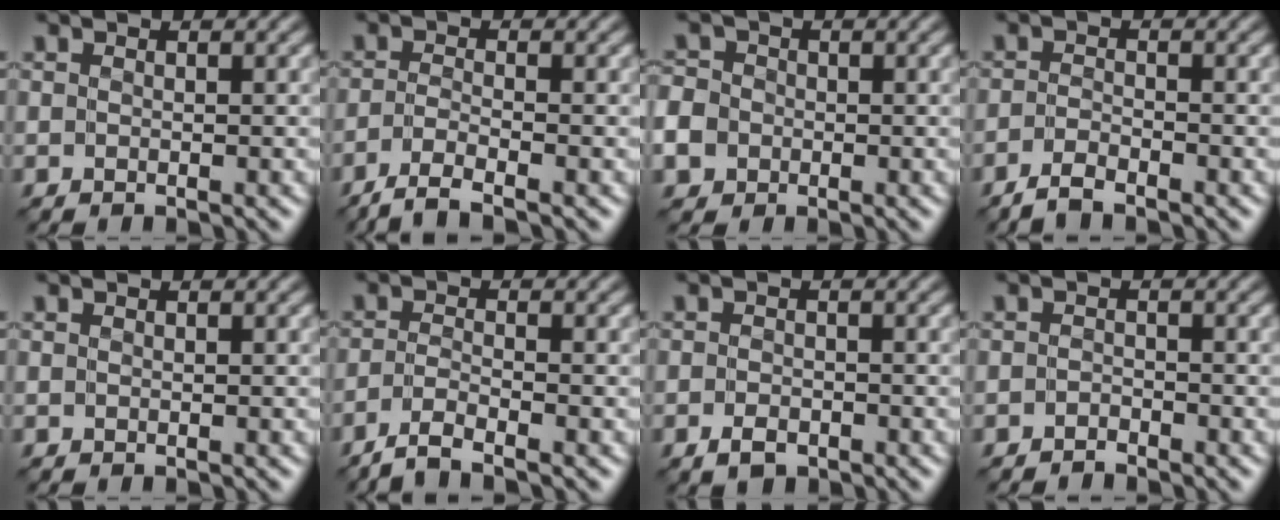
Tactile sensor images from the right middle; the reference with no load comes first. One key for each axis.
{"total": 2.9, "fx": -2.3, "fy": 0.3, "fz": 1.8, "tx": -0.036, "ty": -0.002, "tz": -0.058}
{"total": 6.1, "fx": -2.8, "fy": 5.1, "fz": 1.8, "tx": -0.052, "ty": -0.014, "tz": -0.071}
{"total": 2.0, "fx": -1.8, "fy": 0.3, "fz": 0.9, "tx": -0.022, "ty": -0.001, "tz": -0.043}
{"total": 0.0}
{"total": 2.7, "fx": -2.1, "fy": 0.3, "fz": 1.5, "tx": -0.030, "ty": -0.001, "tz": -0.056}
{"total": 1.9, "fx": -1.2, "fy": 1.1, "fz": 1.0, "tx": -0.016, "ty": 0.000, "tz": -0.025}
{"total": 1.1, "fx": -1.1, "fy": 0.2, "fz": 0.1, "tx": 0.000, "ty": 0.005, "tz": -0.023}